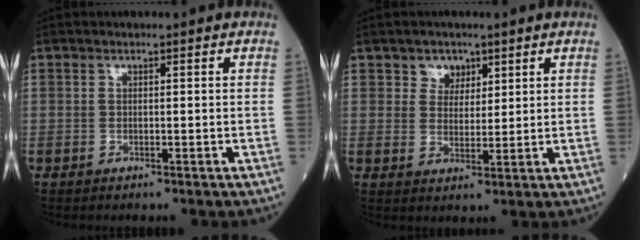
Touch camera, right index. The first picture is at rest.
{"total": 3.5, "force": [2.1, 2.7, 0.9], "torque": [-0.010, 0.003, 0.037]}